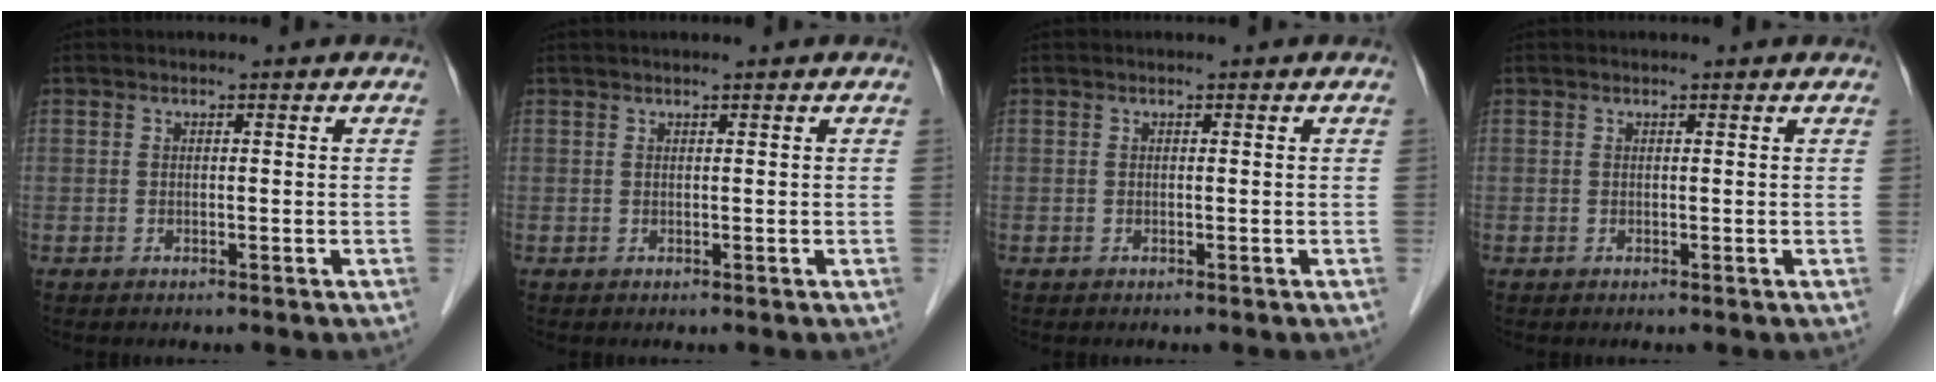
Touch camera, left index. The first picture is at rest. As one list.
[{"total": 1.3, "force": [1.0, -0.3, 0.8], "torque": [-0.020, 0.014, 0.023]}, {"total": 0.0}, {"total": 0.8, "force": [0.6, 0.0, 0.4], "torque": [-0.014, 0.015, 0.014]}]